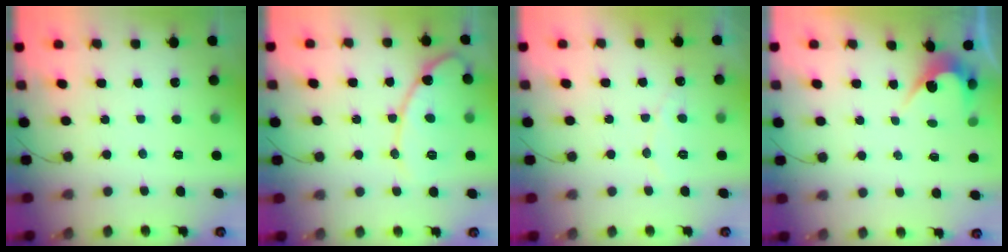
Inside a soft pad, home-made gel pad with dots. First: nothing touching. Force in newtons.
{"total": 13.9, "press": 13.9, "slide": 1.1}
{"total": 5.3, "press": 5.3, "slide": 0.1}
{"total": 2.8, "press": 2.8, "slide": 0.1}